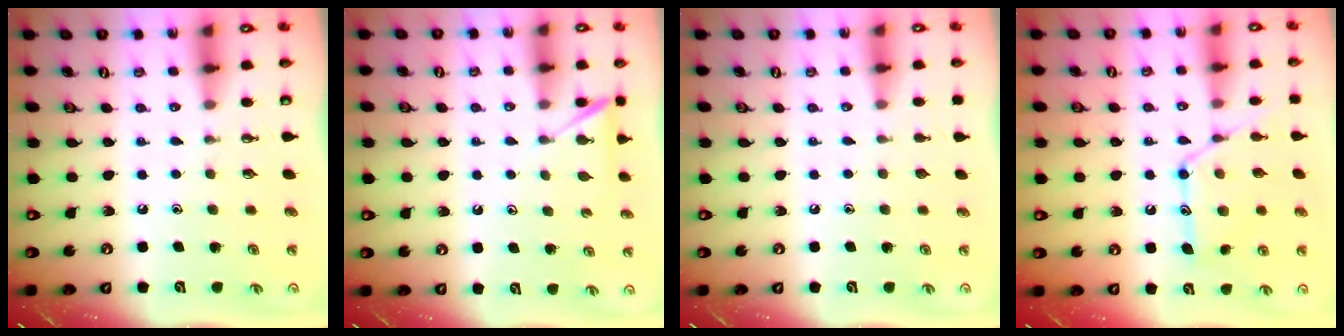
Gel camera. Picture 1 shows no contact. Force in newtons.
{"total": 5.2, "press": 5.2, "slide": 0.6}
{"total": 0.0}
{"total": 12.5, "press": 12.5, "slide": 0.6}